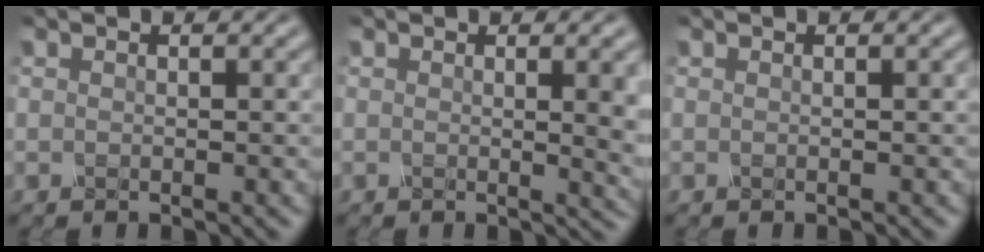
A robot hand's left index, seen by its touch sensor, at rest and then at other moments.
{"total": 5.2, "force": [0.5, 1.8, 4.9], "torque": [-0.041, -0.002, 0.008]}
{"total": 0.6, "force": [0.1, 0.2, 0.6], "torque": [-0.005, 0.005, -0.001]}